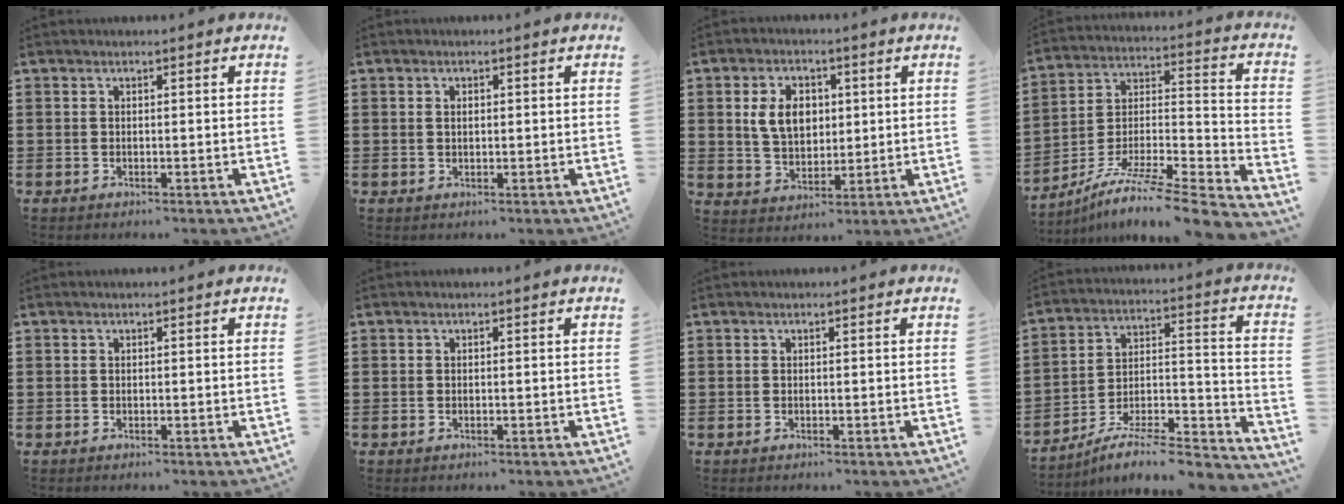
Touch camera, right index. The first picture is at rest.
{"total": 1.1, "force": [0.2, 0.6, 0.9], "torque": [-0.019, 0.004, 0.003]}
{"total": 7.0, "force": [1.4, 5.0, 4.7], "torque": [-0.105, 0.012, 0.020]}
{"total": 7.6, "force": [-5.8, 0.6, 4.9], "torque": [-0.087, -0.007, -0.118]}
{"total": 0.0}
{"total": 0.0}
{"total": 0.0}
{"total": 6.9, "force": [-5.9, 1.4, 3.3], "torque": [-0.052, 0.002, -0.117]}